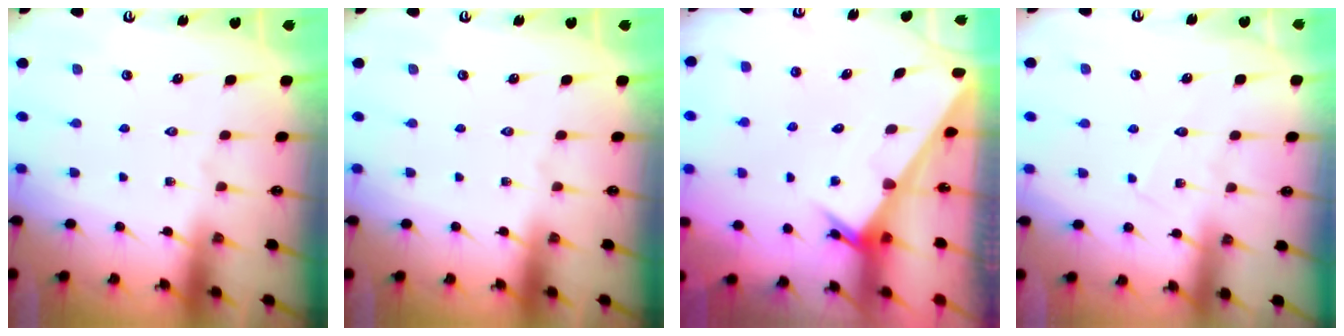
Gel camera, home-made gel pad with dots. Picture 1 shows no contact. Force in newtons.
{"total": 0.0}
{"total": 2.5, "press": 2.5, "slide": 0.1}
{"total": 5.0, "press": 5.0, "slide": 0.4}